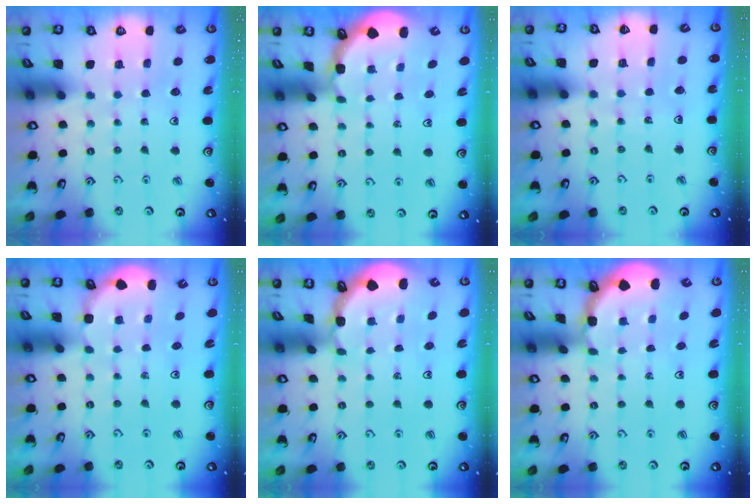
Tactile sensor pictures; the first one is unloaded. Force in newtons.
{"total": 1.1, "press": 1.1, "slide": 0.1}
{"total": 3.2, "press": 3.1, "slide": 0.4}
{"total": 2.6, "press": 2.2, "slide": 1.5}
{"total": 0.6, "press": 0.6, "slide": 0.2}
{"total": 1.1, "press": 1.1, "slide": 0.2}